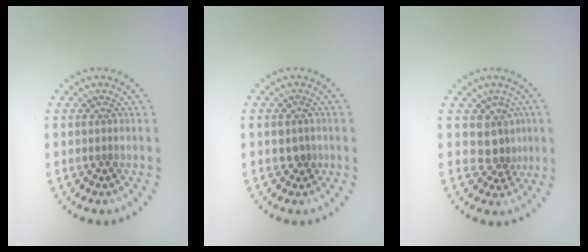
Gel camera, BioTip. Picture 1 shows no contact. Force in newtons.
{"total": 1.1, "press": 1.1, "slide": 0.4}
{"total": 3.0, "press": 2.2, "slide": 2.0}